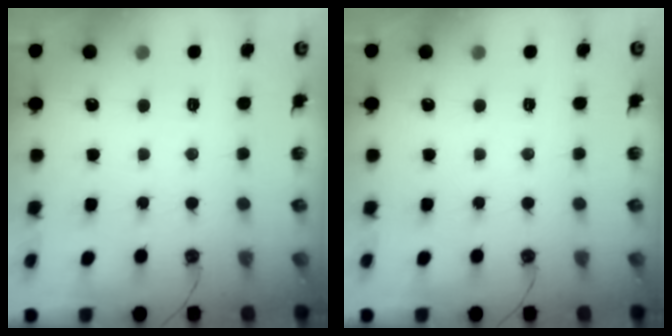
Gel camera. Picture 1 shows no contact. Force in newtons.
{"total": 0.0}